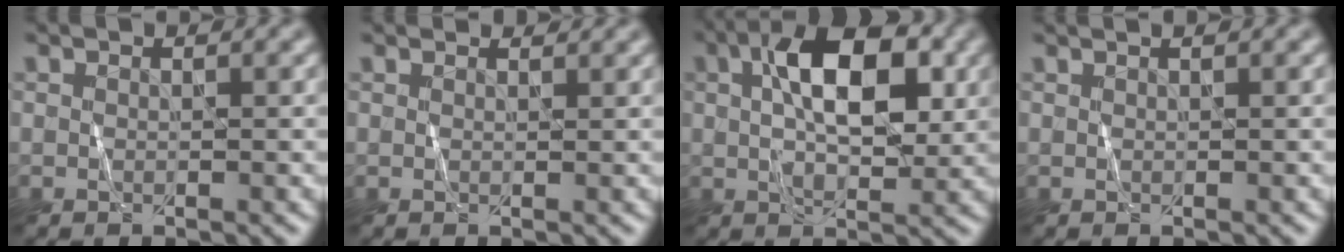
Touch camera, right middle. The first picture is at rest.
{"total": 1.8, "force": [1.7, 0.2, 0.1], "torque": [-0.009, 0.003, 0.013]}
{"total": 8.4, "force": [1.9, 4.2, 7.1], "torque": [-0.112, 0.017, 0.026]}
{"total": 0.9, "force": [0.7, 0.3, 0.5], "torque": [-0.006, 0.001, 0.003]}